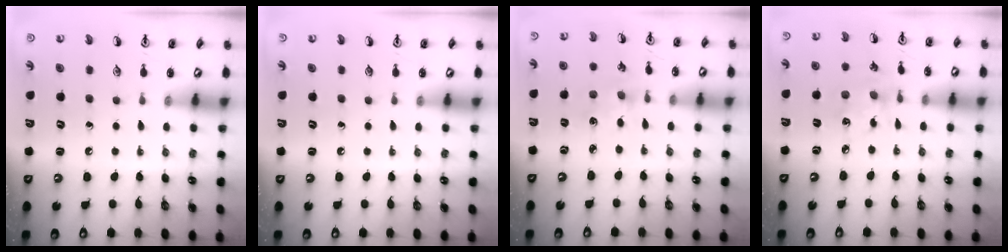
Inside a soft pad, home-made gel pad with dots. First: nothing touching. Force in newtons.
{"total": 0.0}
{"total": 2.1, "press": 2.0, "slide": 0.3}
{"total": 5.9, "press": 5.7, "slide": 1.6}